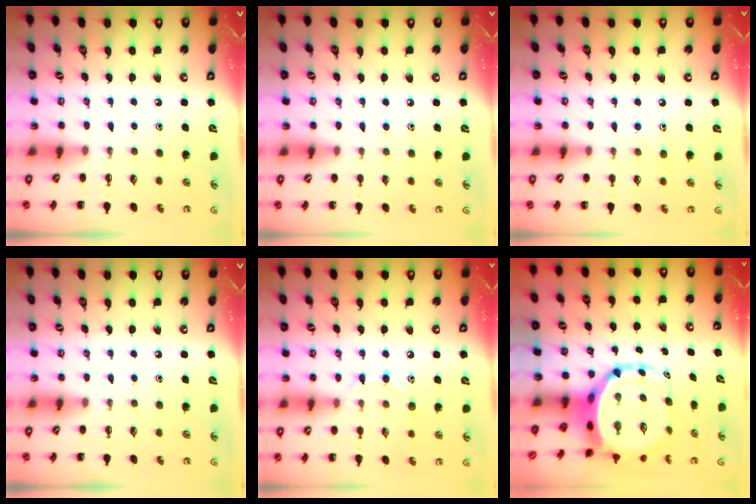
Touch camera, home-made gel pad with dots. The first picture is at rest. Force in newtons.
{"total": 3.1, "press": 2.9, "slide": 1.1}
{"total": 5.1, "press": 4.8, "slide": 1.8}
{"total": 0.0}
{"total": 6.9, "press": 6.7, "slide": 1.3}
{"total": 7.6, "press": 7.2, "slide": 2.3}